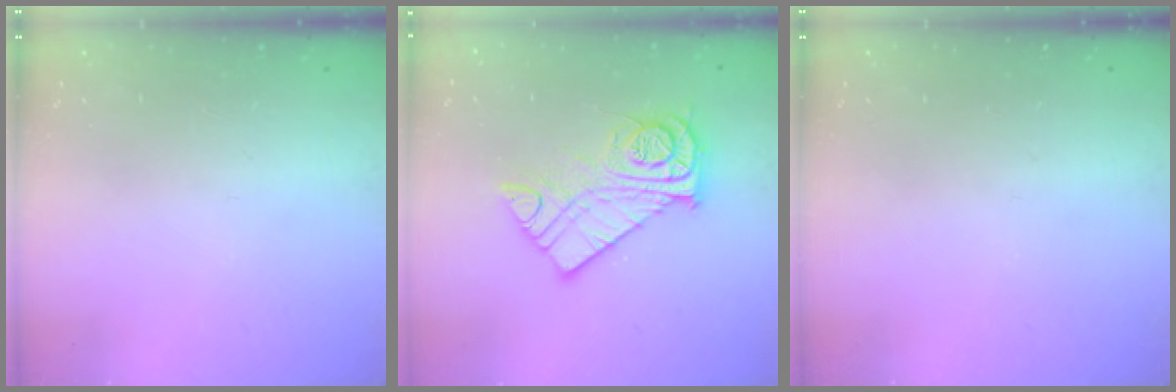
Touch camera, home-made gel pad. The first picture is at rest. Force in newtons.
{"total": 13.7, "press": 13.6, "slide": 1.3}
{"total": 0.0}